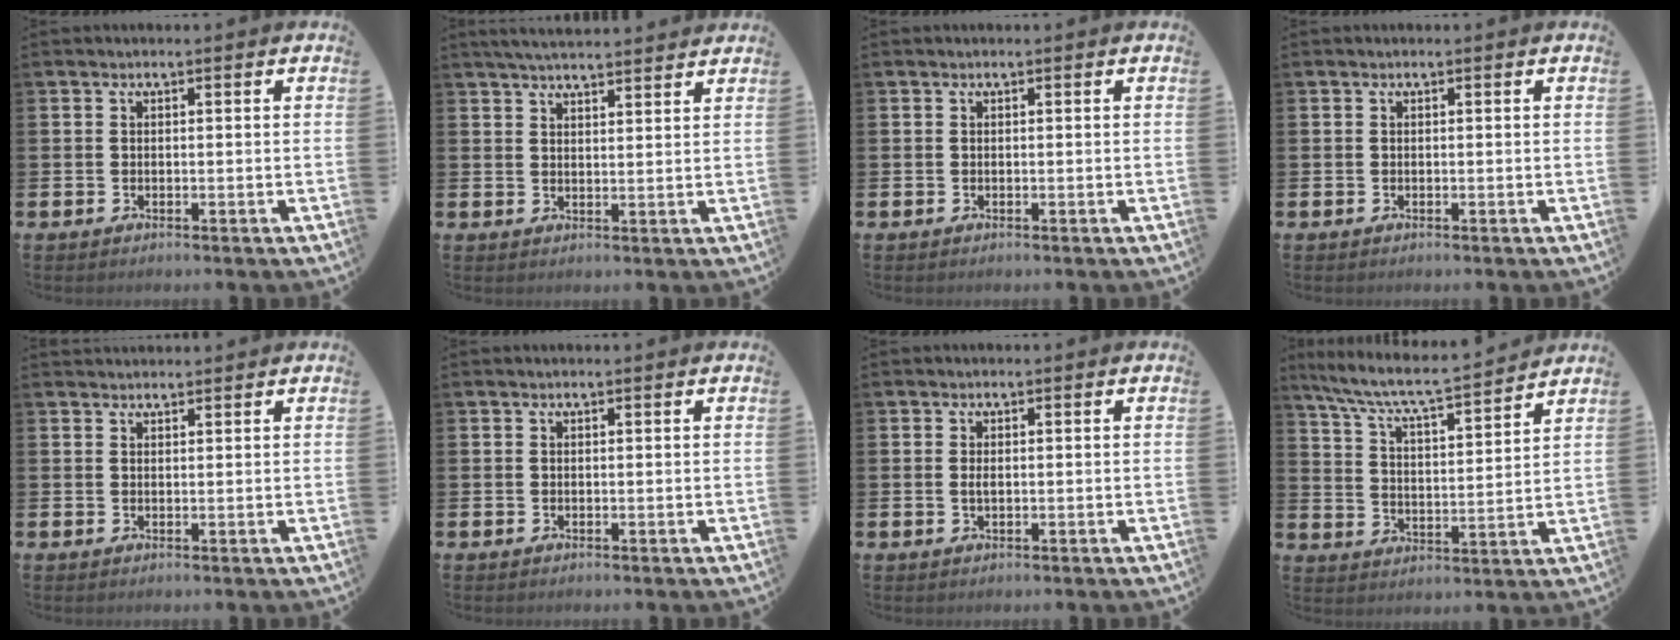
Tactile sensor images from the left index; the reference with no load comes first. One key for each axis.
{"total": 4.0, "fx": 3.9, "fy": 0.1, "fz": 0.7, "tx": -0.019, "ty": -0.016, "tz": 0.071}
{"total": 0.0}
{"total": 0.0}
{"total": 1.5, "fx": 1.5, "fy": 0.4, "fz": 0.0, "tx": 0.010, "ty": -0.004, "tz": 0.025}
{"total": 0.0}
{"total": 0.9, "fx": 0.1, "fy": 0.4, "fz": 0.8, "tx": -0.011, "ty": 0.002, "tz": -0.001}
{"total": 7.5, "fx": 7.0, "fy": 0.5, "fz": 2.5, "tx": -0.081, "ty": -0.056, "tz": 0.119}